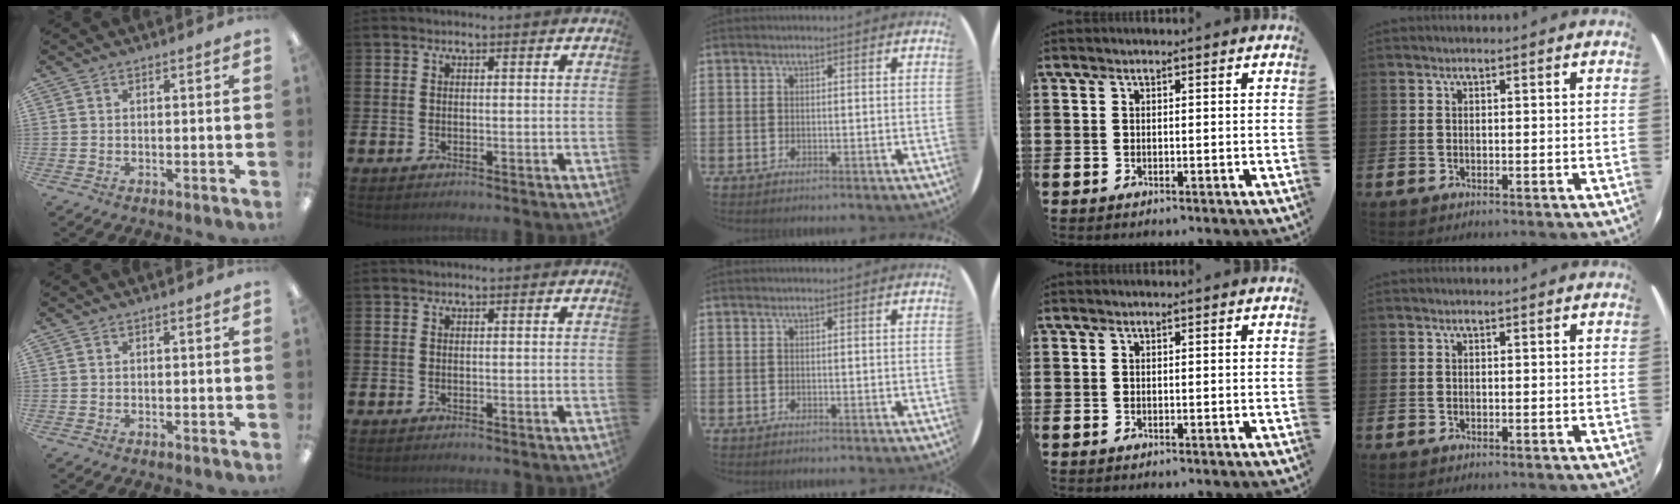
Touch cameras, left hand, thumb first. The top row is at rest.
{}